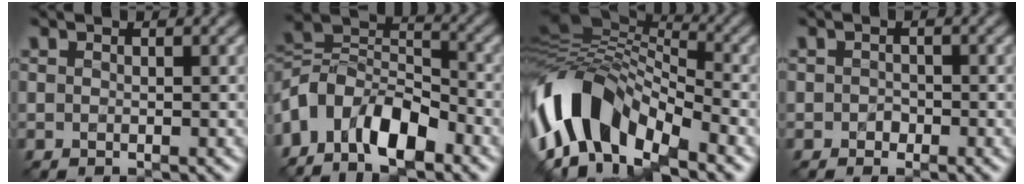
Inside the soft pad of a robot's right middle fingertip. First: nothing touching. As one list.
[{"total": 10.4, "force": [-5.7, 5.7, 6.6], "torque": [-0.112, 0.003, -0.117]}, {"total": 12.5, "force": [-4.9, 6.9, 9.2], "torque": [-0.172, 0.011, -0.103]}, {"total": 1.0, "force": [-0.4, 0.8, 0.4], "torque": [-0.006, -0.004, -0.009]}]